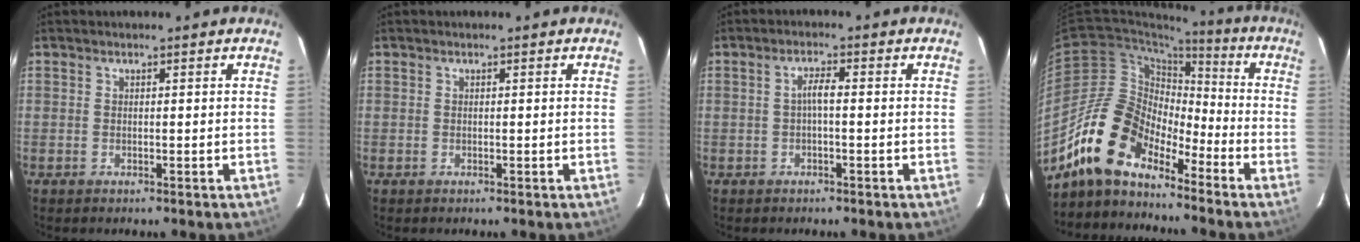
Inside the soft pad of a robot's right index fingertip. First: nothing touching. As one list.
[{"total": 0.0}, {"total": 2.1, "force": [-0.4, 0.4, 2.0], "torque": [-0.040, 0.008, -0.006]}, {"total": 14.3, "force": [-11.1, 6.1, 6.6], "torque": [-0.116, 0.013, -0.219]}]